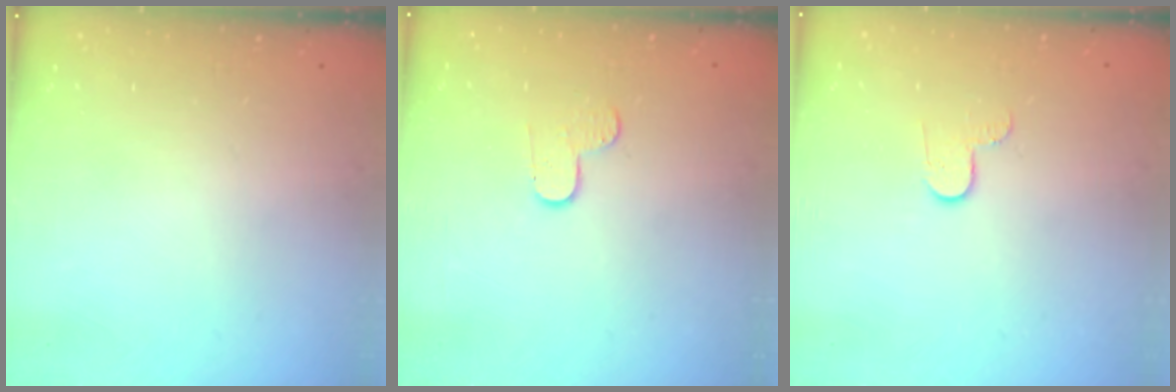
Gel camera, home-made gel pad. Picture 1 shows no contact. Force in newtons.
{"total": 6.2, "press": 6.2, "slide": 0.6}
{"total": 4.6, "press": 4.6, "slide": 0.5}